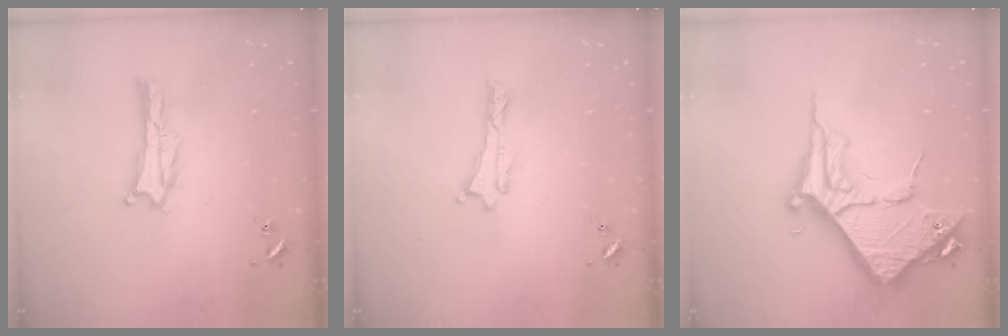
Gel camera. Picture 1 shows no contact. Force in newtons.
{"total": 0.0}
{"total": 8.4, "press": 8.4, "slide": 0.9}